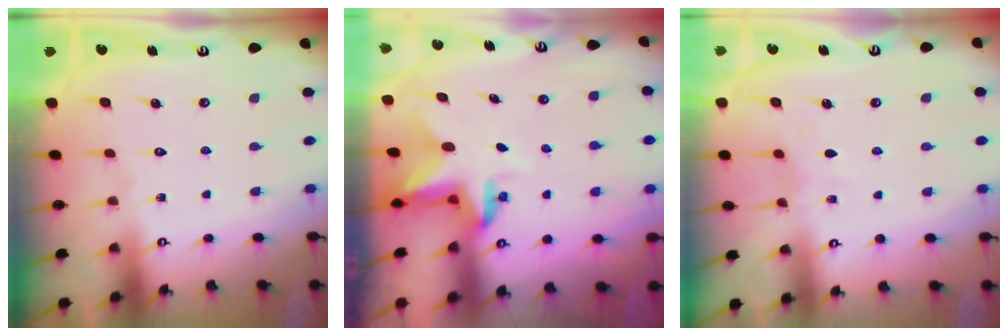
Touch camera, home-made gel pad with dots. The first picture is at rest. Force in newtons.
{"total": 3.0, "press": 3.0, "slide": 0.4}
{"total": 4.4, "press": 4.3, "slide": 0.5}